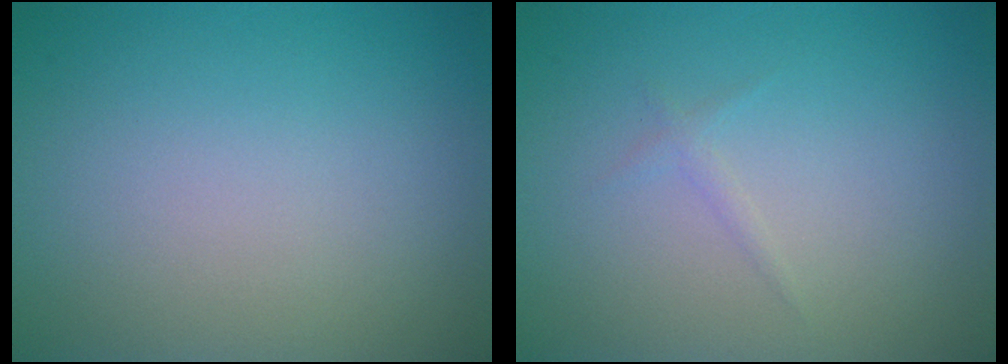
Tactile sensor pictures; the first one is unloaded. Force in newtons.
{"total": 1.2, "press": 1.2, "slide": 0.2}